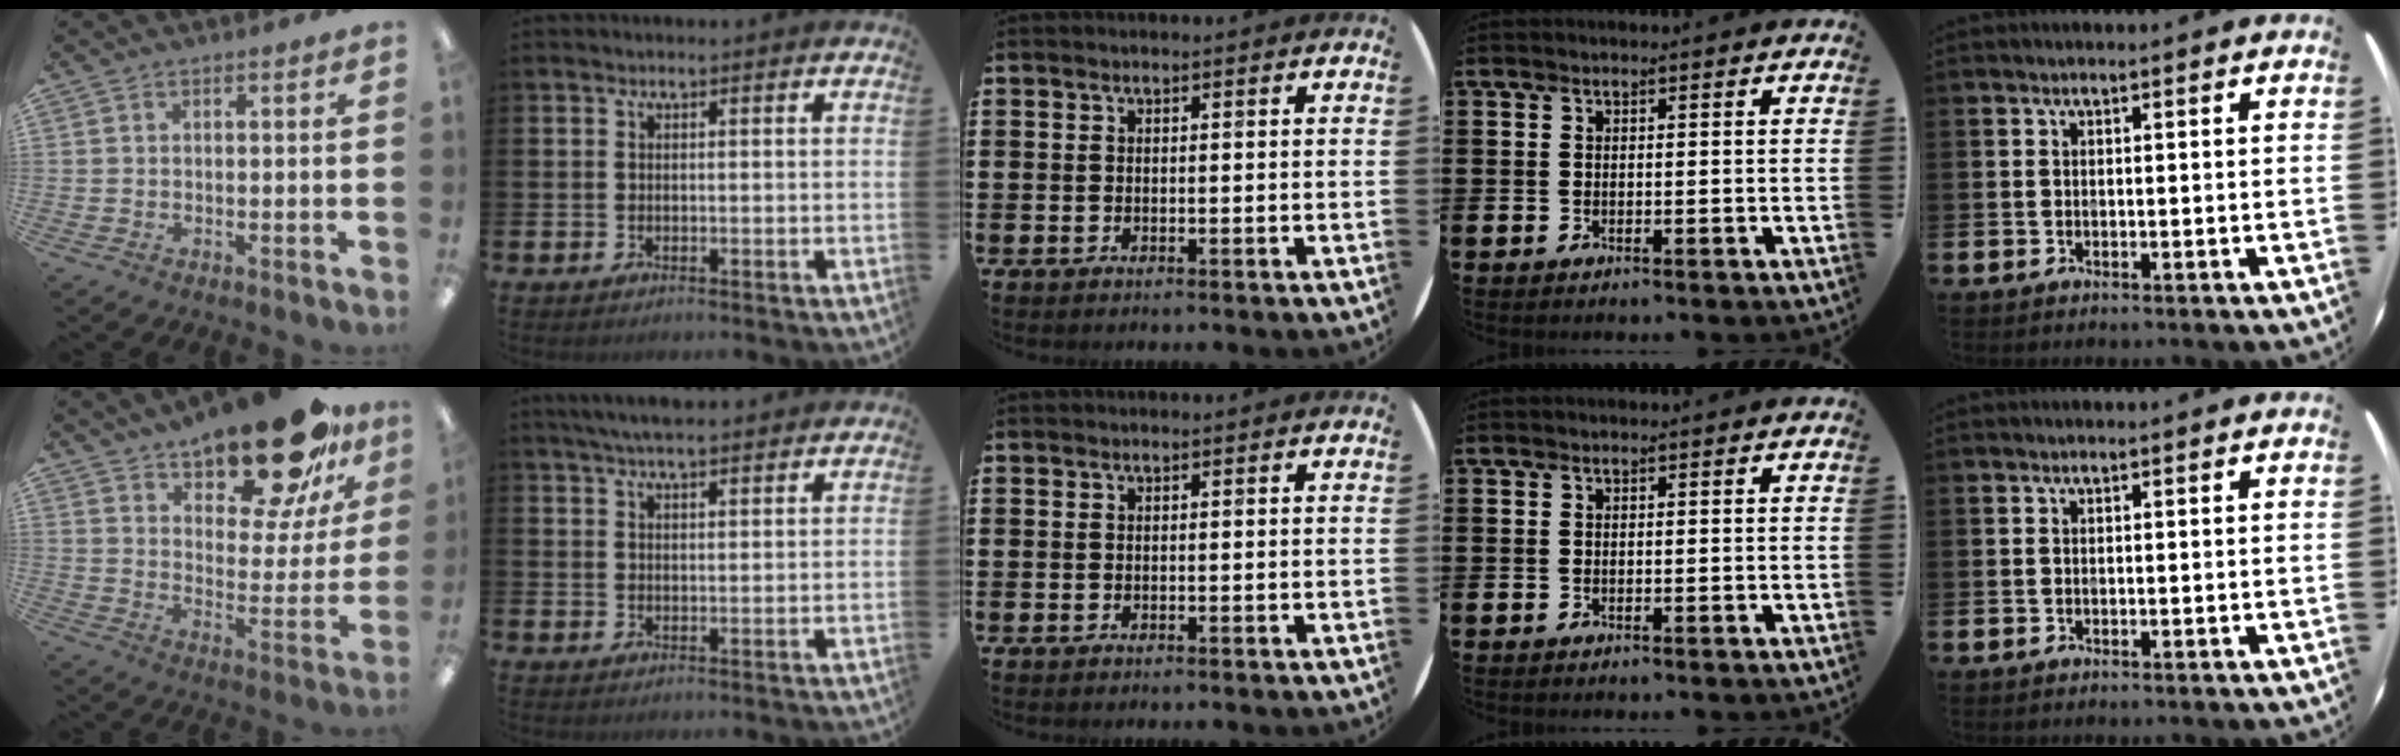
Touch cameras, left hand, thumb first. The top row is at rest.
{"thumb": {"total": 21.7, "force": [17.0, 7.6, 11.0], "torque": [-0.159, -0.112, 0.285]}, "index": {"total": 5.0, "force": [4.7, 0.6, 1.5], "torque": [-0.032, -0.015, 0.084]}}